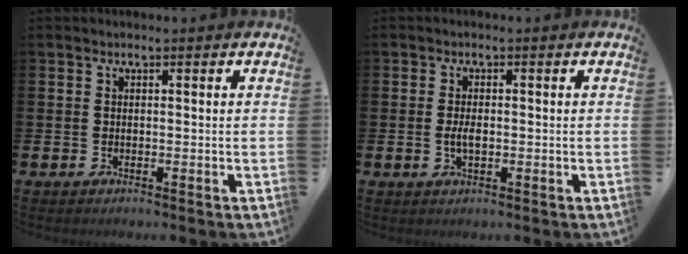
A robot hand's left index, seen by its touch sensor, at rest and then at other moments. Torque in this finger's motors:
{"motor_torque": [0.60, 0.50, 0.23, 0.10]}